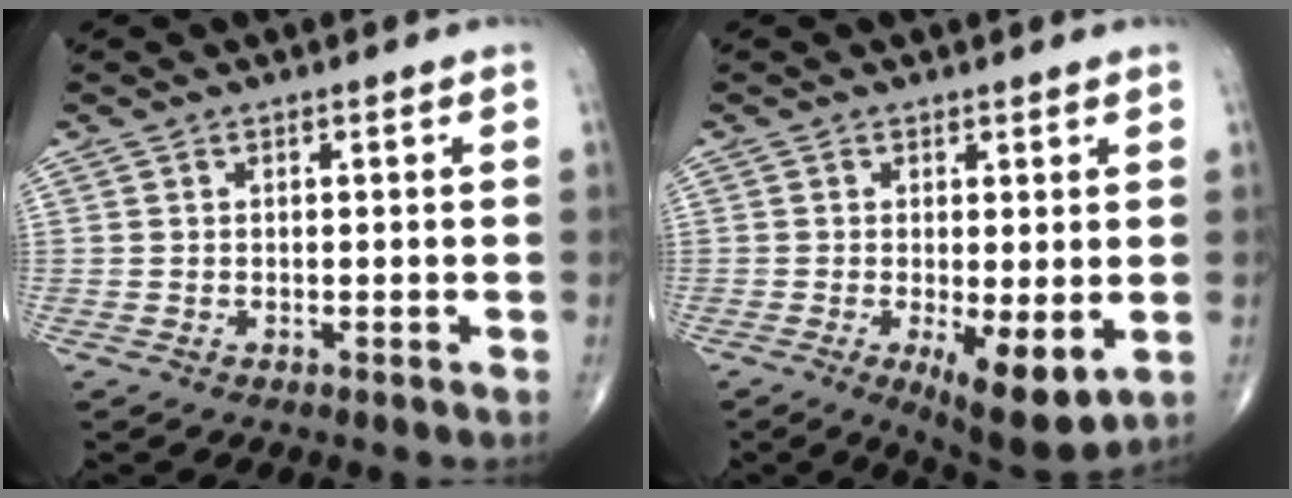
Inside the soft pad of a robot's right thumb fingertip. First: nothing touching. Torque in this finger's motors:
{"motor_torque": [0.17, 1.19, 0.07, -0.17, 0.25]}